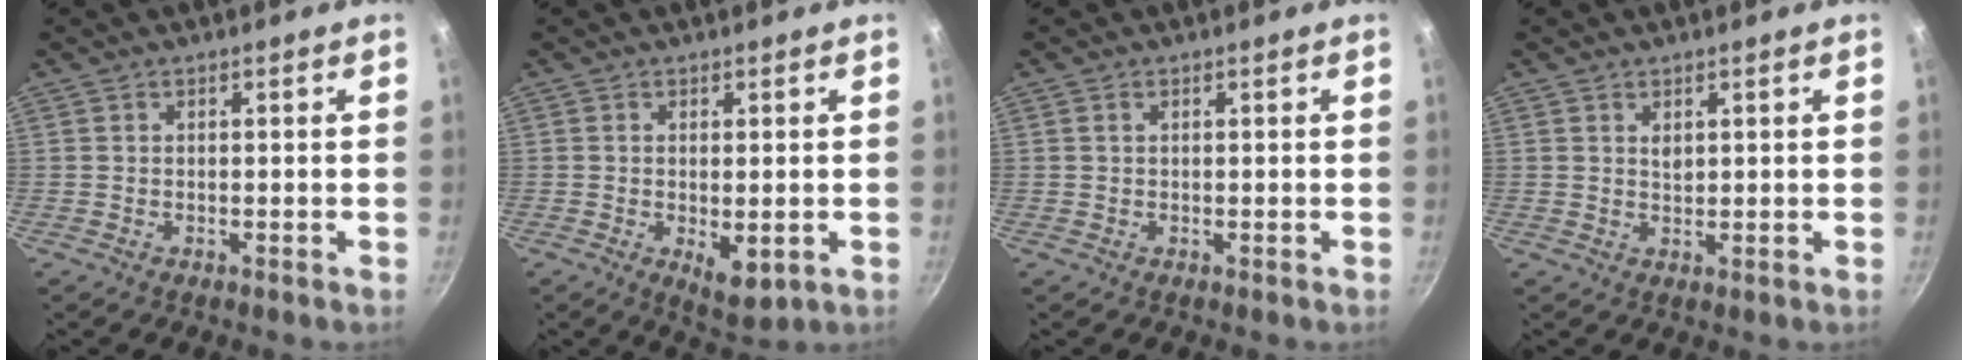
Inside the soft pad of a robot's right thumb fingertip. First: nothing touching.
{"total": 5.3, "force": [-1.0, 2.3, 4.6], "torque": [-0.067, -0.015, -0.004]}
{"total": 0.6, "force": [0.3, 0.4, 0.4], "torque": [-0.007, 0.002, 0.004]}
{"total": 1.6, "force": [0.8, 0.9, 1.1], "torque": [-0.014, -0.005, 0.014]}